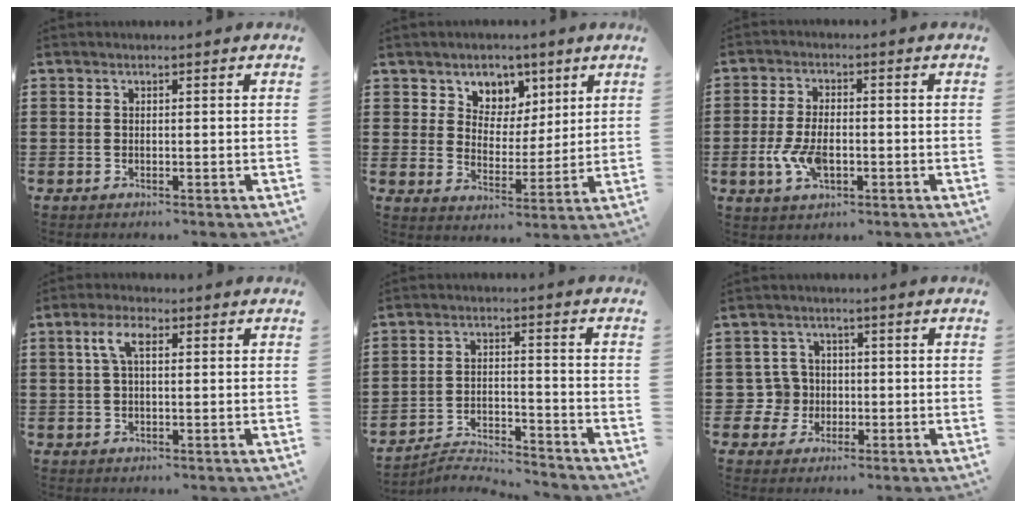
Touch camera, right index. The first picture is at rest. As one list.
[{"total": 5.8, "force": [3.7, 4.5, -0.3], "torque": [-0.025, -0.017, 0.064]}, {"total": 5.9, "force": [-1.5, 3.0, 4.9], "torque": [-0.110, -0.003, -0.030]}, {"total": 4.3, "force": [1.1, 1.7, 3.8], "torque": [-0.080, 0.012, 0.017]}, {"total": 4.2, "force": [-4.2, 0.2, 0.5], "torque": [-0.015, 0.006, -0.088]}, {"total": 4.8, "force": [-0.6, 4.6, 1.0], "torque": [-0.053, 0.007, -0.016]}]